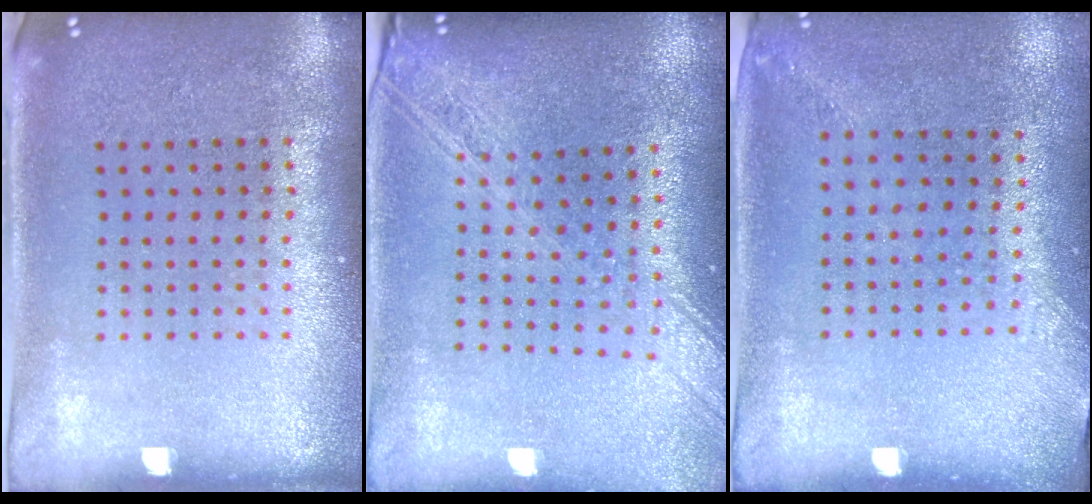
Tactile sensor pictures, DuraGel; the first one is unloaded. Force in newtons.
{"total": 2.2, "press": 1.9, "slide": 1.2}
{"total": 1.3, "press": 1.0, "slide": 0.8}